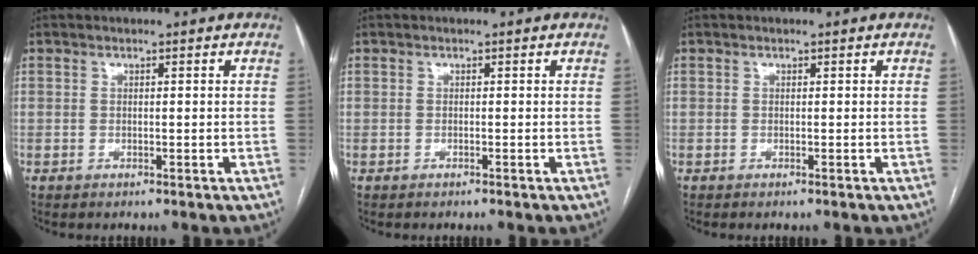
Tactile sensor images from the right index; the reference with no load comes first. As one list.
[{"total": 0.0}, {"total": 0.0}]